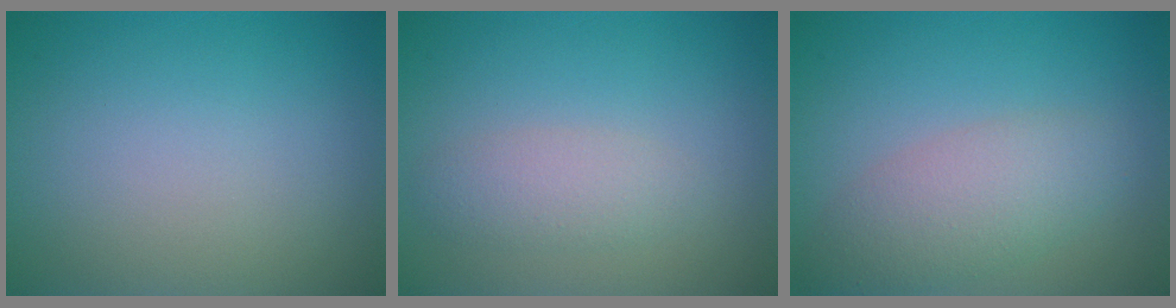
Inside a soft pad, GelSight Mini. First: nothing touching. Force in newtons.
{"total": 2.1, "press": 2.1, "slide": 0.1}
{"total": 4.0, "press": 3.9, "slide": 0.2}